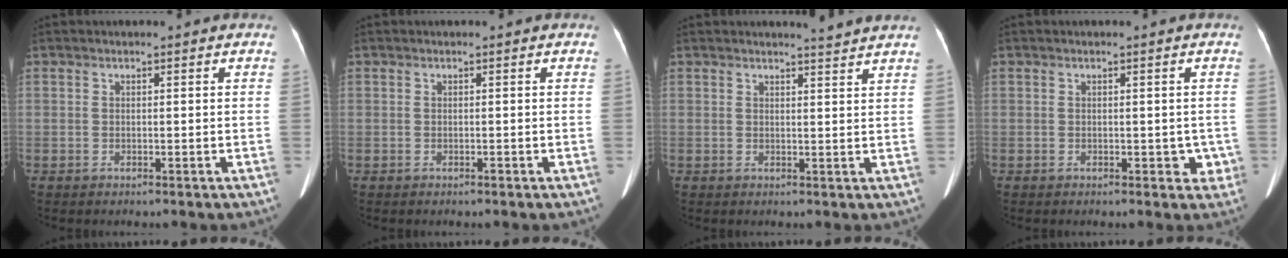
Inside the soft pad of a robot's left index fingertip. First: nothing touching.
{"total": 0.0}
{"total": 2.6, "force": [2.5, -0.9, 0.3], "torque": [-0.013, -0.014, 0.029]}
{"total": 2.2, "force": [-0.4, 1.6, 1.4], "torque": [-0.004, 0.006, -0.003]}